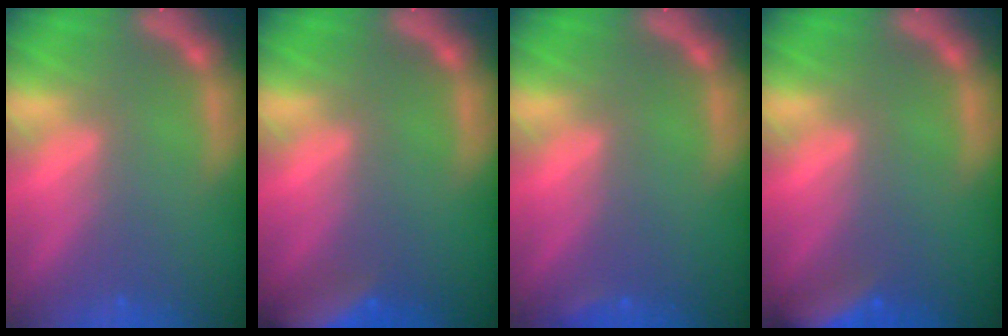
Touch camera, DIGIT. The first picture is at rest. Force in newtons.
{"total": 7.5}
{"total": 0.9}
{"total": 6.0}